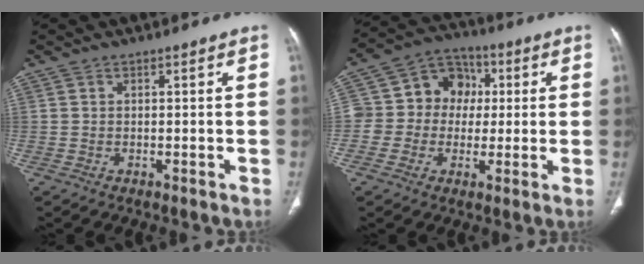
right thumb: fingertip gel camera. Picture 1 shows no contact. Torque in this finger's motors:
{"motor_torque": [0.13, -0.04, 0.36, 0.25, 0.03]}